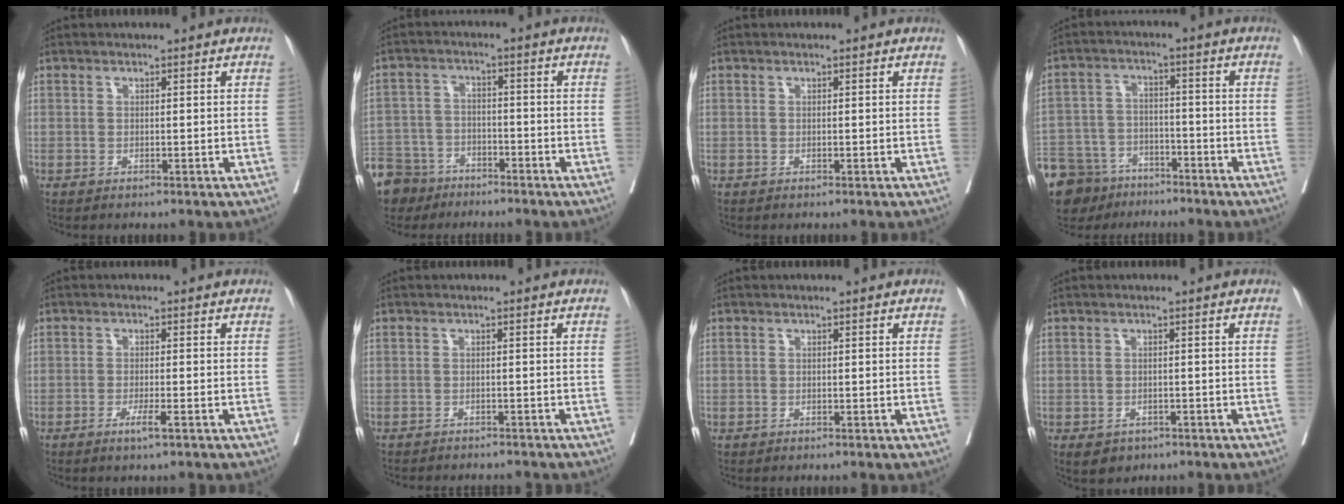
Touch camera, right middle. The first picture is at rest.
{"total": 12.7, "force": [-9.5, 7.8, 3.1], "torque": [-0.098, -0.001, -0.165]}
{"total": 0.0}
{"total": 15.6, "force": [-12.0, 8.6, 5.1], "torque": [-0.125, 0.007, -0.191]}
{"total": 2.4, "force": [-1.3, -0.1, 2.0], "torque": [-0.033, -0.004, -0.024]}
{"total": 7.4, "force": [-6.9, 1.4, 2.2], "torque": [-0.020, -0.006, -0.086]}
{"total": 0.0}
{"total": 3.6, "force": [-2.3, 2.6, 1.0], "torque": [-0.009, 0.001, -0.028]}